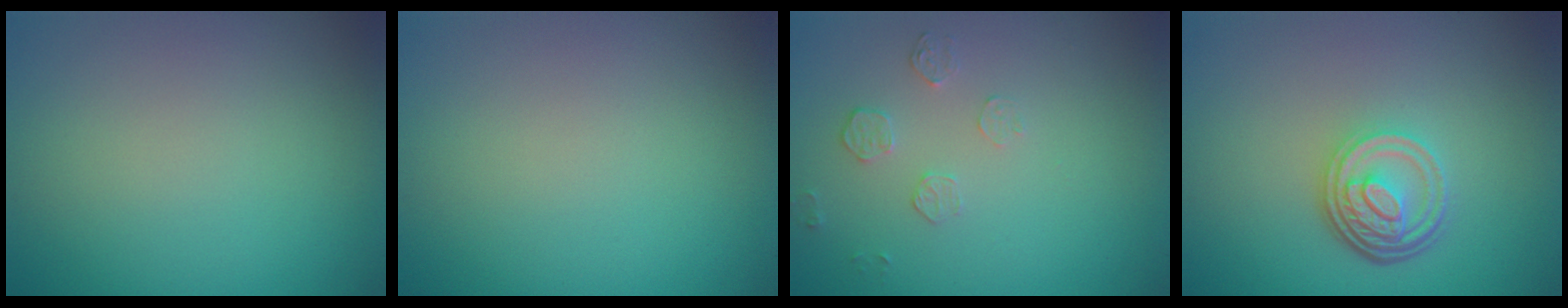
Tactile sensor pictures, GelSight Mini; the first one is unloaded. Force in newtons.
{"total": 0.0}
{"total": 1.5, "press": 0.8, "slide": 1.3}
{"total": 4.9, "press": 3.5, "slide": 3.4}